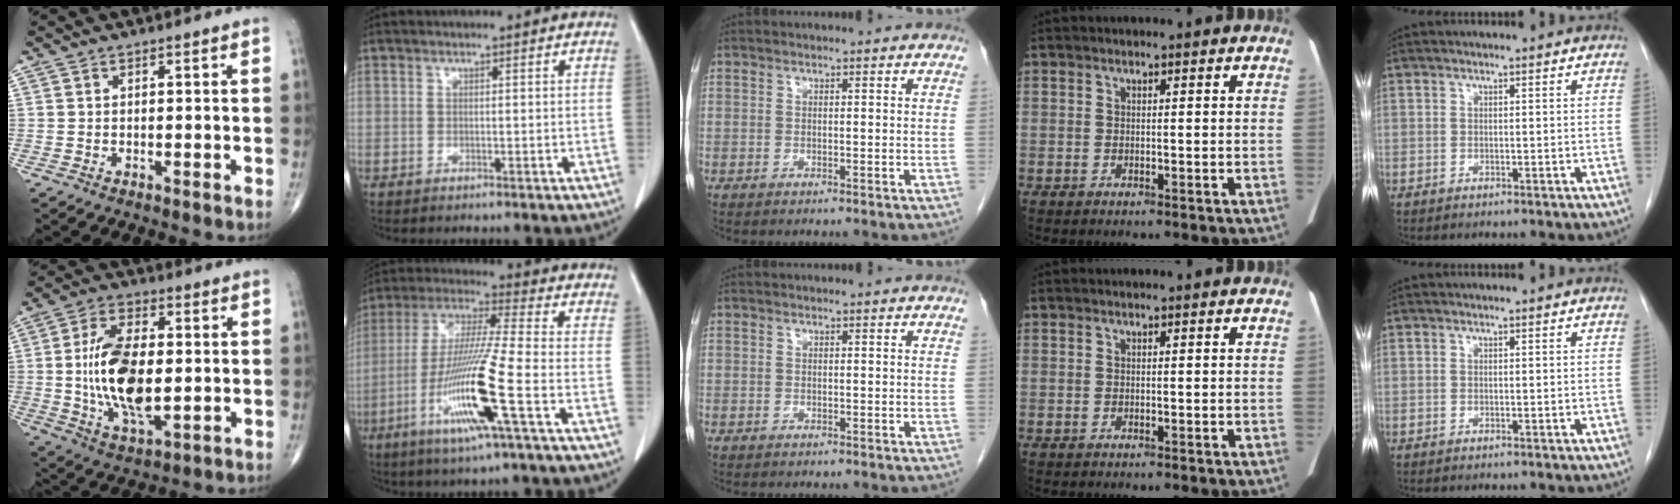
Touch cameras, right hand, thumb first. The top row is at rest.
{"thumb": {"total": 16.2, "force": [-0.3, 7.8, 14.2], "torque": [-0.263, -0.007, -0.002]}, "index": {"total": 15.0, "force": [-5.6, -0.9, 13.9], "torque": [-0.285, -0.021, -0.111]}}